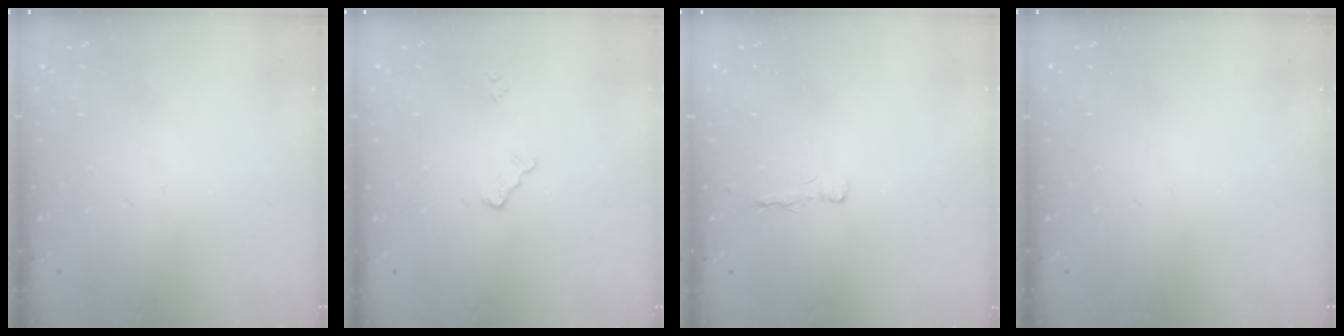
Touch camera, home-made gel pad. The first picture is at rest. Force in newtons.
{"total": 4.0, "press": 4.0, "slide": 0.6}
{"total": 2.2, "press": 2.2, "slide": 0.4}
{"total": 0.0}